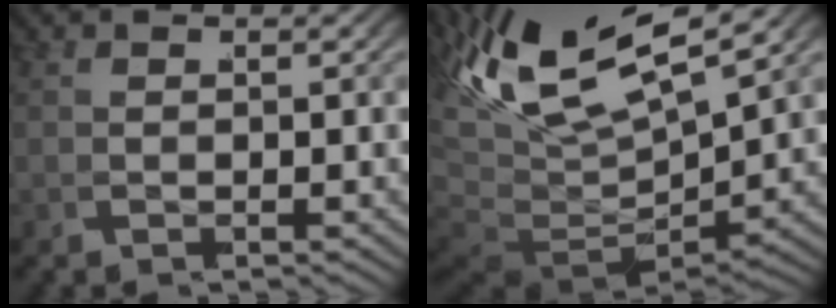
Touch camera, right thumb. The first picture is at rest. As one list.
[{"total": 10.9, "force": [-0.7, 6.8, 8.5], "torque": [-0.167, -0.033, 0.001]}]